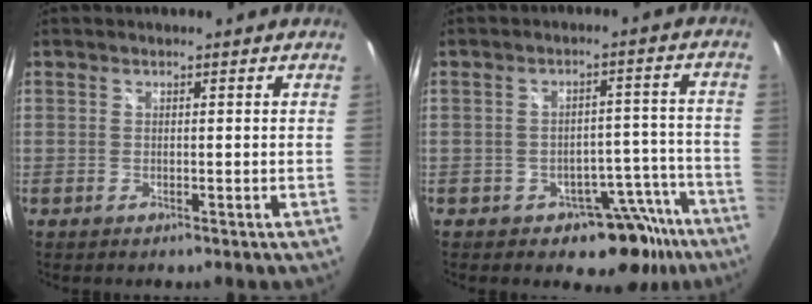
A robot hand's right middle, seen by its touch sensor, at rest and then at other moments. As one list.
[{"total": 9.9, "force": [-6.7, 6.1, 3.9], "torque": [-0.036, 0.043, -0.069]}]